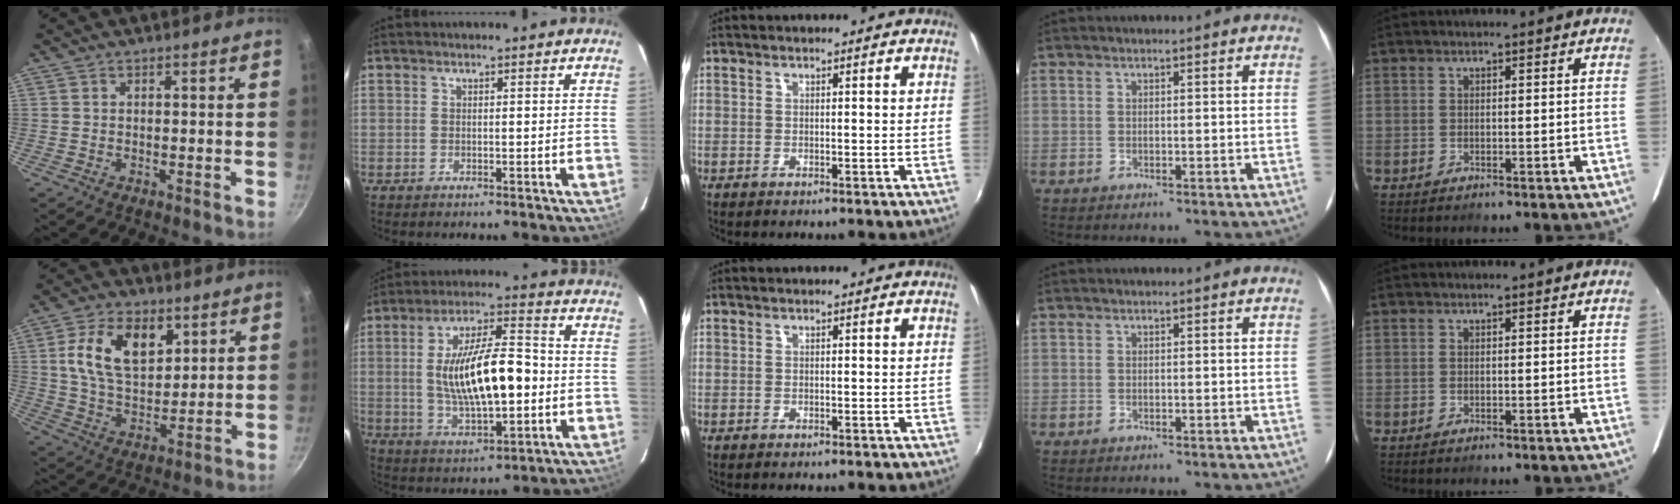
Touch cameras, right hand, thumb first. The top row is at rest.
{"thumb": {"total": 14.6, "force": [5.1, 8.9, 10.4], "torque": [-0.159, -0.018, 0.090]}, "index": {"total": 16.6, "force": [-0.9, 5.6, 15.6], "torque": [-0.281, 0.006, -0.006]}}